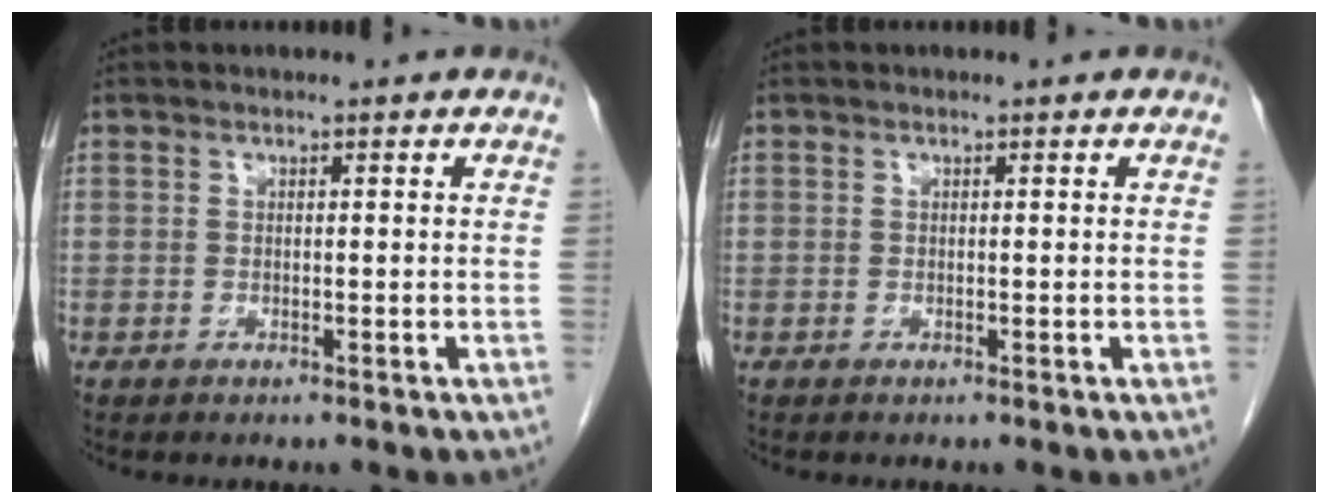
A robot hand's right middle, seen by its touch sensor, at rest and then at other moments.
{"total": 0.0}